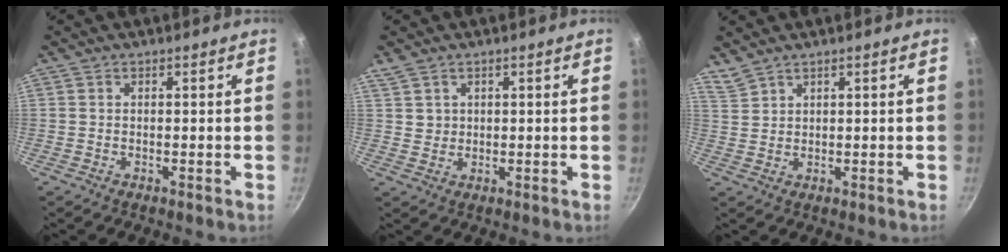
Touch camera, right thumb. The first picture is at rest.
{"total": 3.0, "force": [1.8, 2.1, 1.1], "torque": [-0.013, 0.000, 0.041]}
{"total": 2.7, "force": [2.5, 0.6, 0.6], "torque": [-0.014, -0.002, 0.060]}